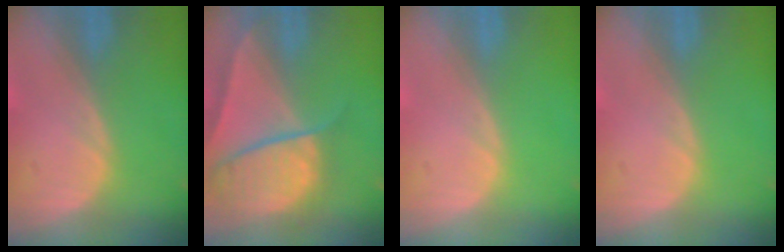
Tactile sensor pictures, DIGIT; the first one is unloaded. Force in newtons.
{"total": 10.4, "press": 8.8, "slide": 5.6}
{"total": 0.0}
{"total": 0.0}